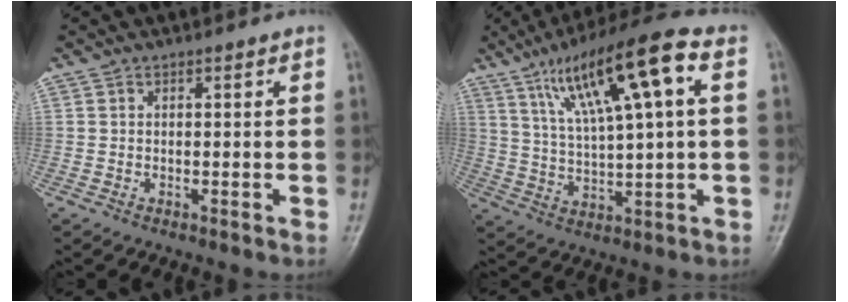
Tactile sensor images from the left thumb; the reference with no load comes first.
{"total": 16.7, "force": [6.5, 3.4, 15.0], "torque": [-0.259, 0.006, 0.114]}